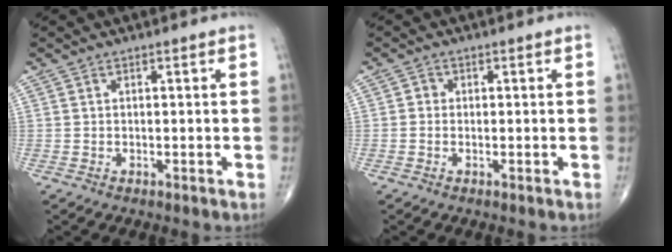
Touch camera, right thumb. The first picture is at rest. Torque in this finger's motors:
{"motor_torque": [0.12, 0.07, 0.17, 0.09, -0.03]}